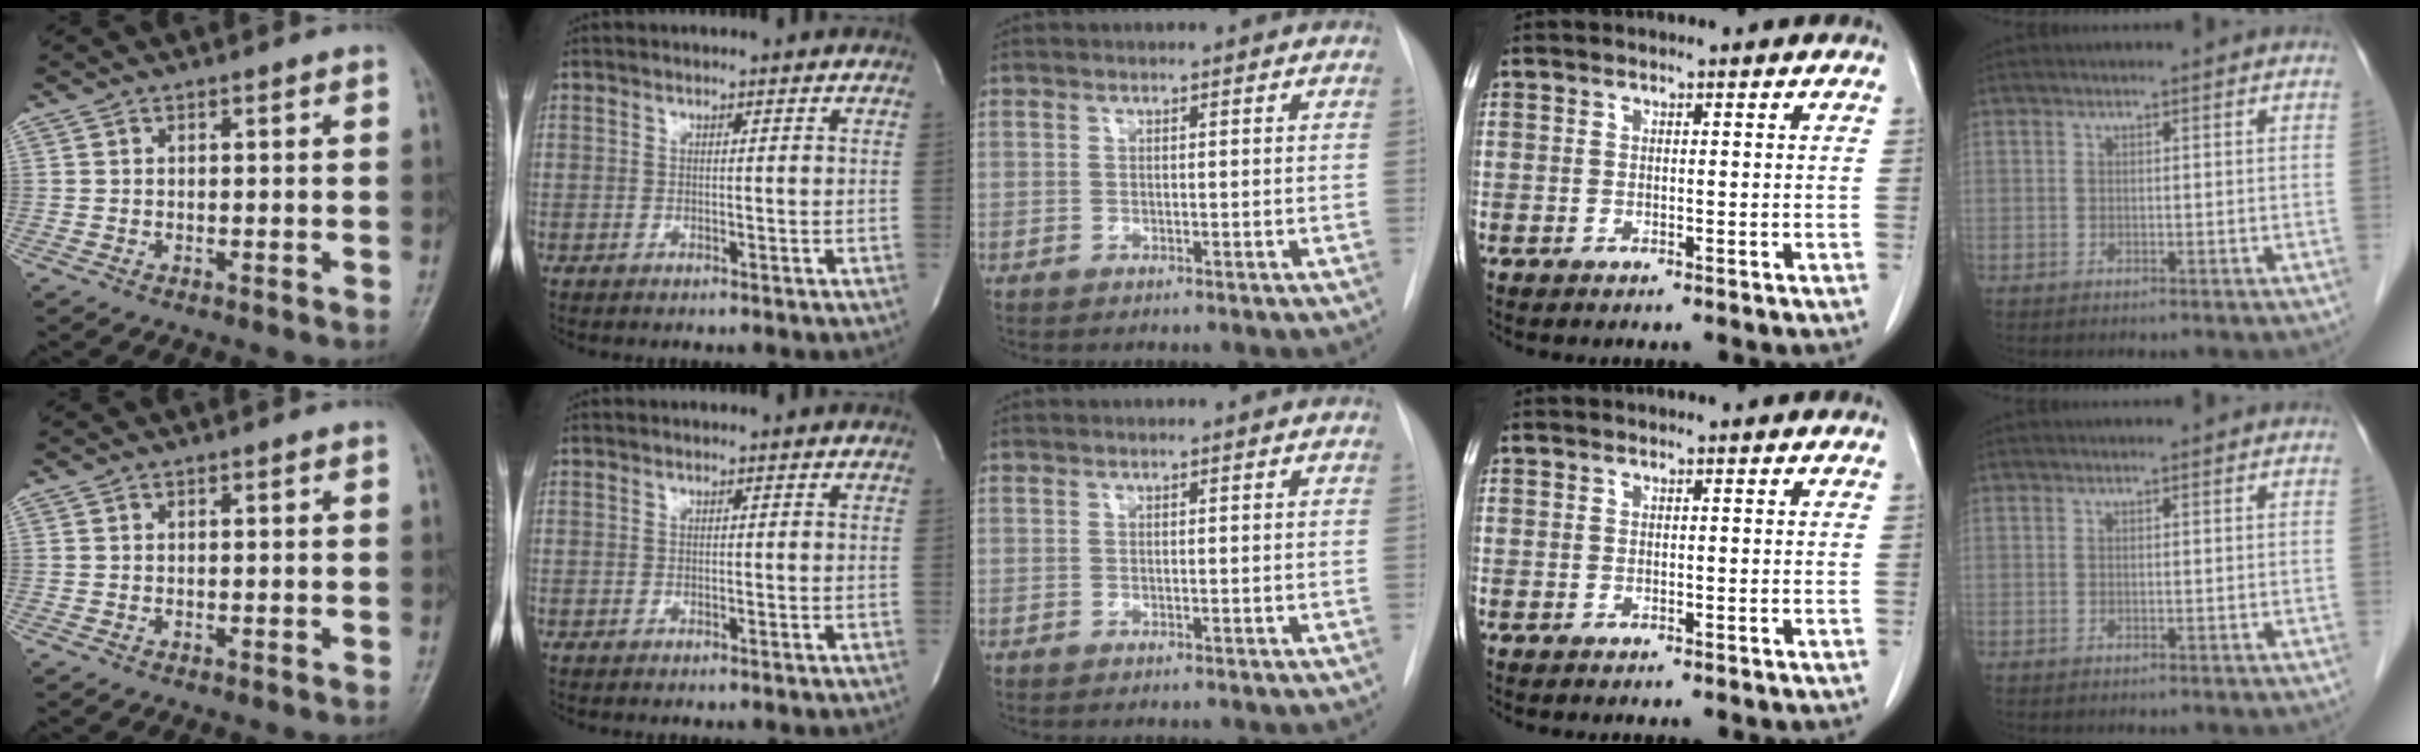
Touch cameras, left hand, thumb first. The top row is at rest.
{}